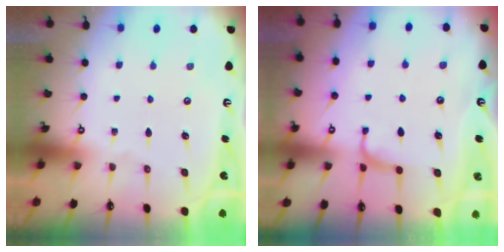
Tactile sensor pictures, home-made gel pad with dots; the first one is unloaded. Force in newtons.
{"total": 2.0, "press": 1.9, "slide": 0.4}